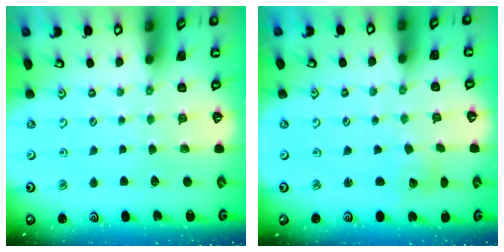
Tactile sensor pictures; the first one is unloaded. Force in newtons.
{"total": 2.6, "press": 2.6, "slide": 0.2}